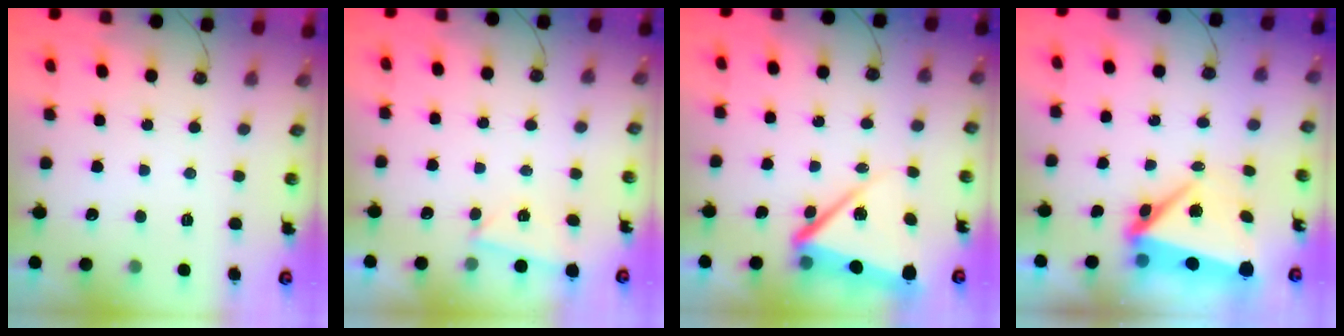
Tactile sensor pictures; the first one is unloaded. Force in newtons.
{"total": 2.0, "press": 1.9, "slide": 0.7}
{"total": 8.8, "press": 8.7, "slide": 0.9}
{"total": 10.5, "press": 6.9, "slide": 7.9}